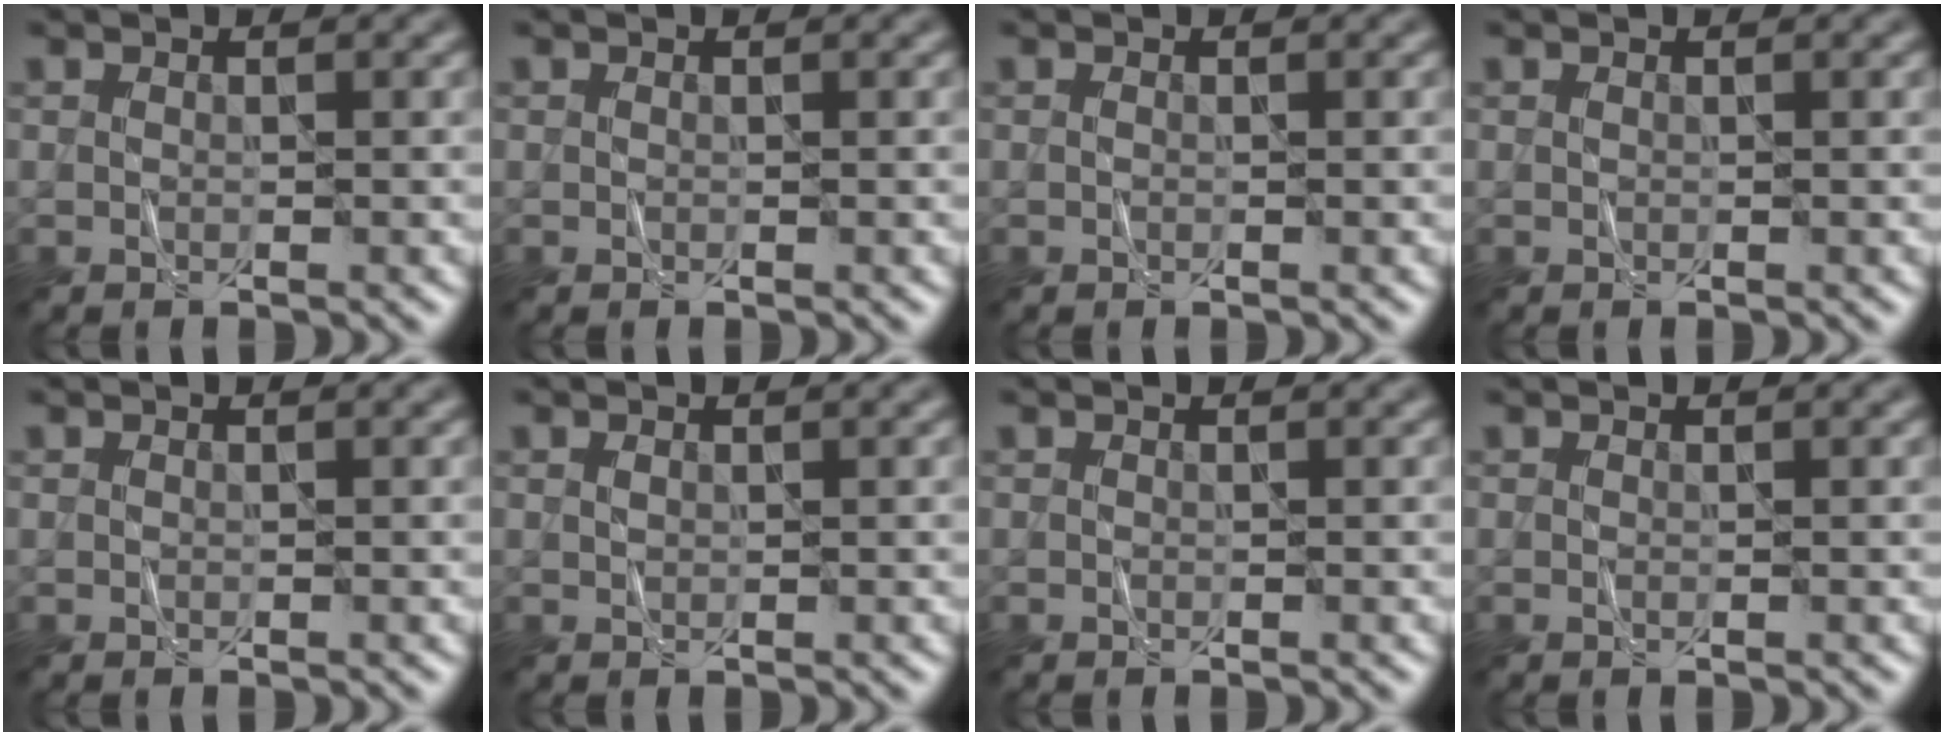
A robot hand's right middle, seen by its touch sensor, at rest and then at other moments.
{"total": 0.0}
{"total": 0.0}
{"total": 0.0}
{"total": 0.0}
{"total": 0.6, "force": [0.2, 0.4, 0.3], "torque": [-0.009, 0.001, 0.006]}
{"total": 0.0}
{"total": 0.0}